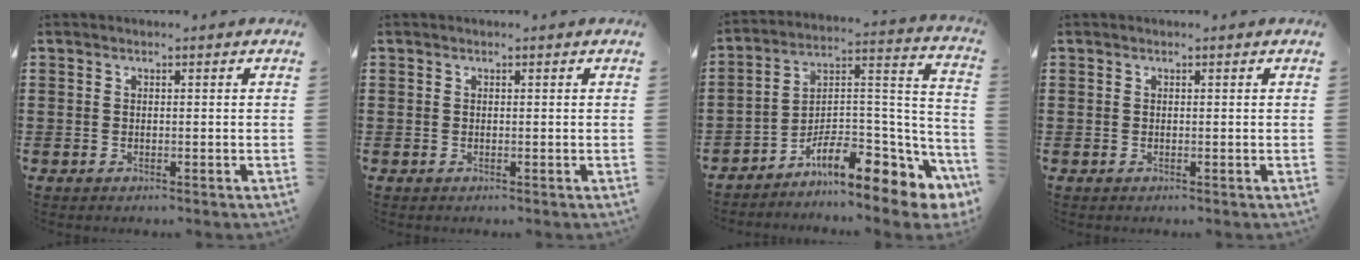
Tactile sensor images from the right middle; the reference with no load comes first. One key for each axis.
{"total": 0.0}
{"total": 9.0, "fx": -6.6, "fy": 2.6, "fz": 5.6, "tx": -0.088, "ty": -0.002, "tz": -0.126}
{"total": 0.0}